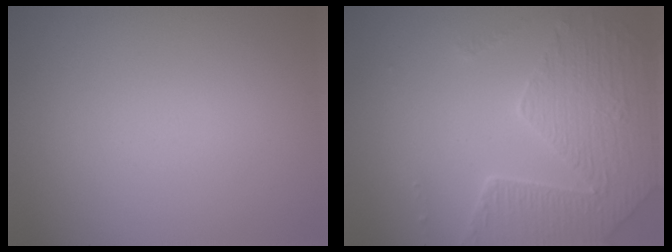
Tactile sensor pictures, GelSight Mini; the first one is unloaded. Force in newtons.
{"total": 4.9, "press": 4.5, "slide": 1.9}